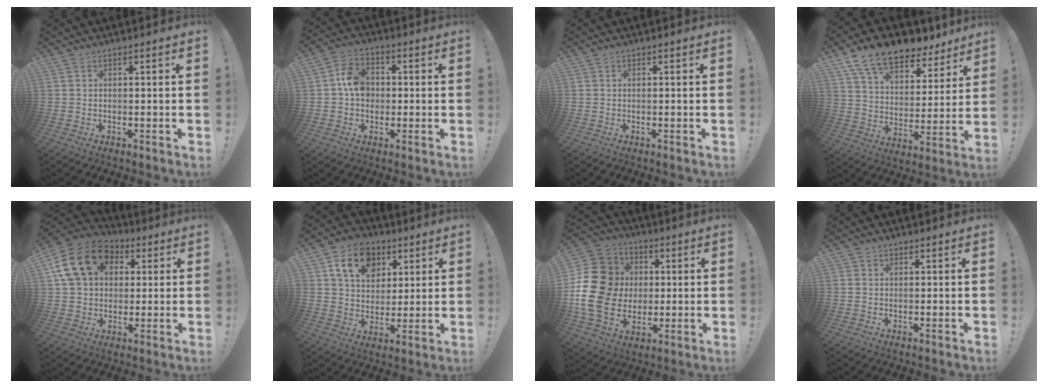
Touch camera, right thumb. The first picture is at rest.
{"total": 9.2, "force": [0.1, 7.4, 5.5], "torque": [-0.080, 0.017, 0.006]}
{"total": 0.0}
{"total": 14.7, "force": [11.2, 7.0, 6.4], "torque": [-0.109, -0.081, 0.202]}
{"total": 18.2, "force": [6.4, 13.8, 10.0], "torque": [-0.163, -0.007, 0.124]}
{"total": 14.3, "force": [6.4, 10.5, 7.3], "torque": [-0.104, -0.022, 0.122]}
{"total": 20.9, "force": [0.3, 17.6, 11.2], "torque": [-0.205, 0.017, 0.037]}
{"total": 1.1, "force": [0.8, 0.8, 0.1], "torque": [0.005, -0.002, 0.015]}